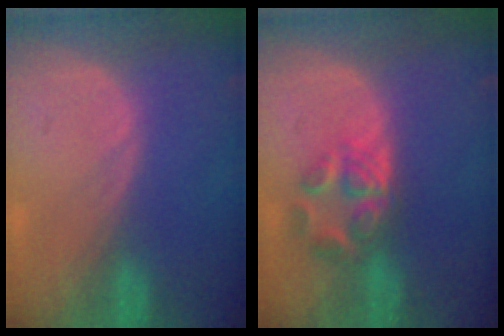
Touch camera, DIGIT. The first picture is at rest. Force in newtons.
{"total": 6.1, "press": 5.3, "slide": 3.0}